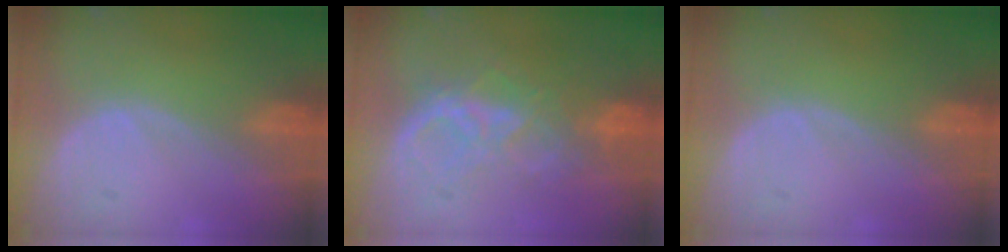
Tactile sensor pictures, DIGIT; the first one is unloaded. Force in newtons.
{"total": 6.7, "press": 6.7, "slide": 0.4}
{"total": 0.0}